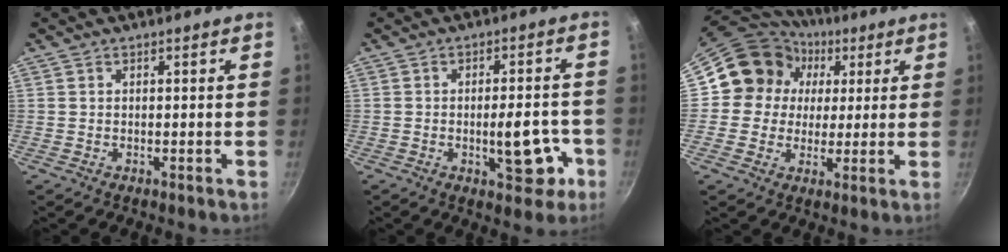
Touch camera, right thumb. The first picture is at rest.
{"total": 9.4, "force": [-2.9, 4.2, 7.9], "torque": [-0.077, 0.017, -0.034]}
{"total": 13.7, "force": [3.3, 12.6, 4.3], "torque": [-0.045, 0.015, 0.039]}